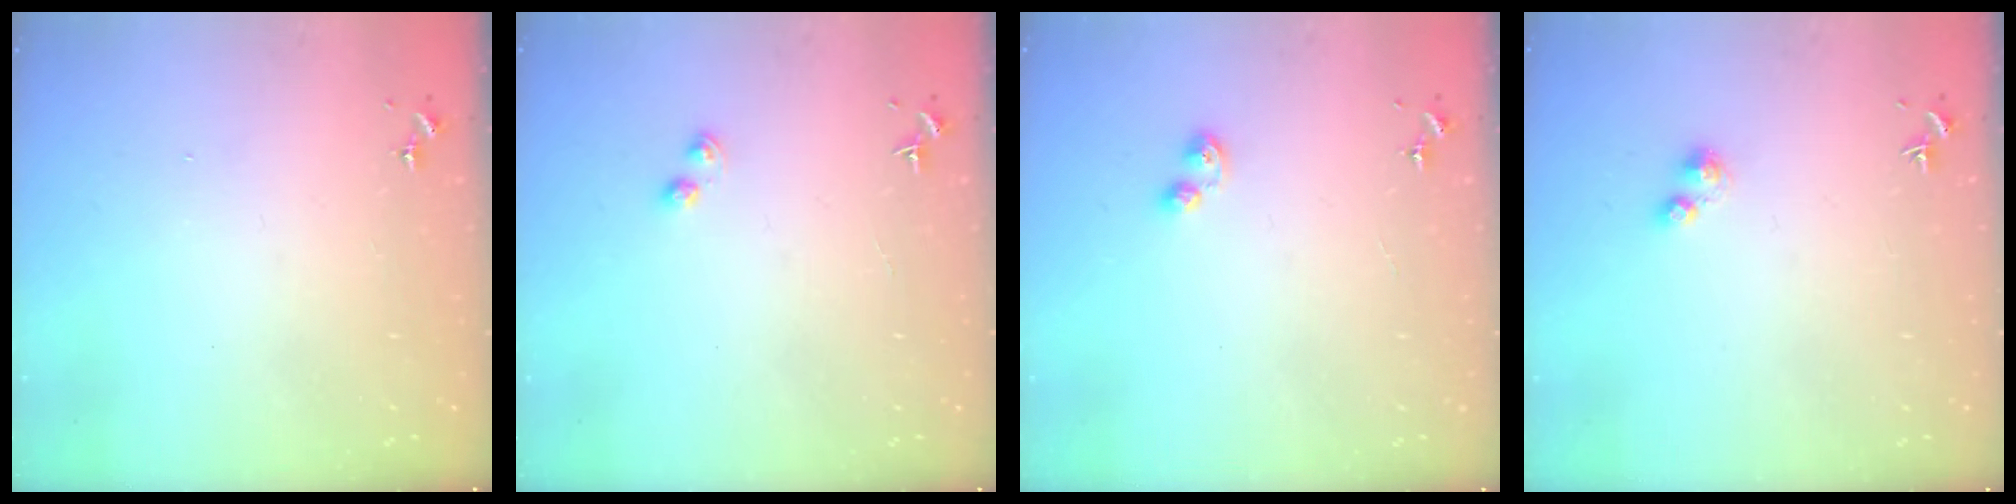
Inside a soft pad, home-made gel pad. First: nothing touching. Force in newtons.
{"total": 2.8, "press": 2.7, "slide": 0.4}
{"total": 3.9, "press": 3.8, "slide": 0.9}
{"total": 2.4, "press": 2.3, "slide": 0.3}